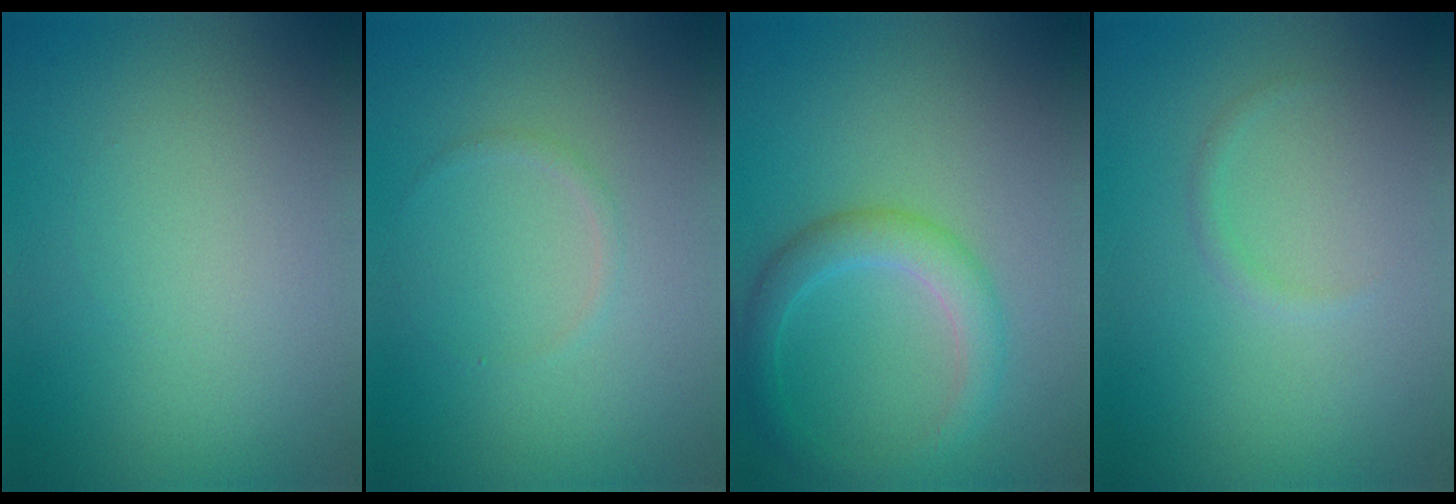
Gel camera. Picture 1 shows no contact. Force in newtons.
{"total": 0.6, "press": 0.6, "slide": 0.0}
{"total": 3.2, "press": 3.2, "slide": 0.2}
{"total": 0.7, "press": 0.7, "slide": 0.1}